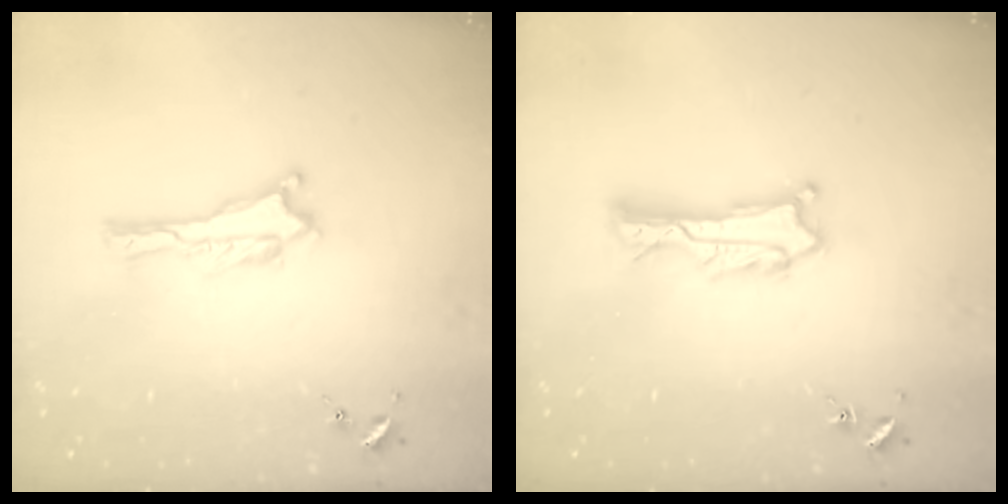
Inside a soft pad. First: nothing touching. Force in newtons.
{"total": 2.2, "press": 2.2, "slide": 0.2}